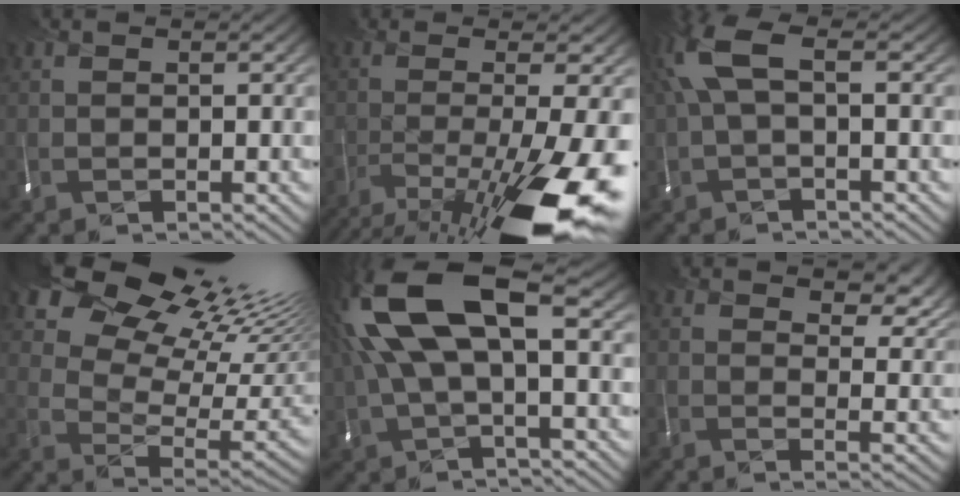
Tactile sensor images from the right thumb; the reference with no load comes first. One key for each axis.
{"total": 14.8, "fx": -7.7, "fy": 2.7, "fz": 12.3, "tx": -0.174, "ty": -0.017, "tz": -0.122}
{"total": 4.8, "fx": 0.9, "fy": 1.6, "fz": 4.5, "tx": -0.115, "ty": 0.011, "tz": 0.011}
{"total": 15.2, "fx": 10.5, "fy": 7.1, "fz": 8.4, "tx": -0.123, "ty": 0.022, "tz": 0.155}
{"total": 11.4, "fx": 2.0, "fy": 4.5, "fz": 10.2, "tx": -0.246, "ty": 0.009, "tz": 0.040}
{"total": 6.0, "fx": 3.3, "fy": 2.4, "fz": 4.4, "tx": -0.072, "ty": -0.008, "tz": 0.053}